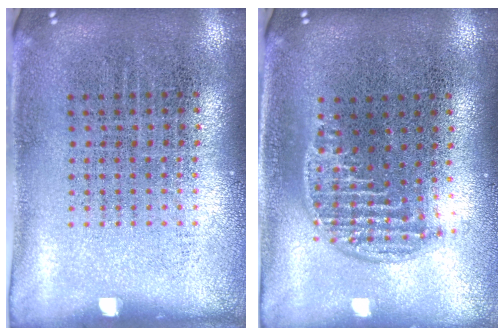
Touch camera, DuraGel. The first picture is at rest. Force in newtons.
{"total": 1.3, "press": 1.1, "slide": 0.6}